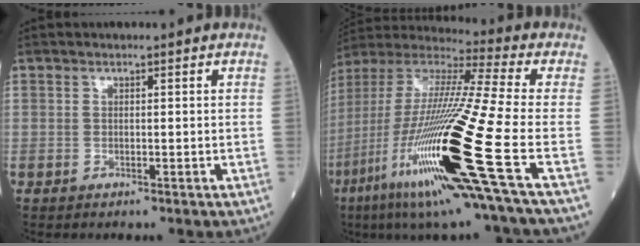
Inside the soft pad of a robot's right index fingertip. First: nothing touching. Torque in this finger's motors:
{"motor_torque": [2.14, 0.00, 1.06, 0.22]}